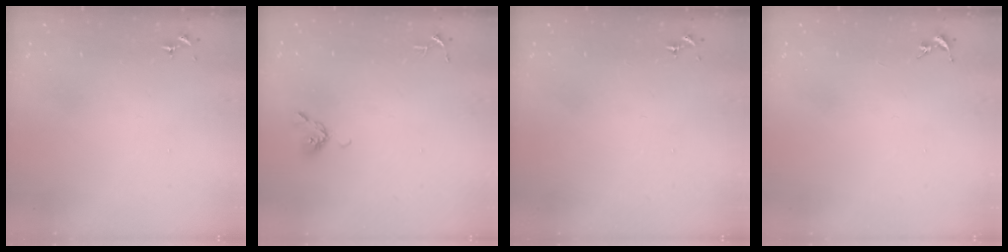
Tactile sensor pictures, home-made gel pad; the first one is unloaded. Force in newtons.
{"total": 4.4, "press": 4.3, "slide": 0.9}
{"total": 0.0}
{"total": 0.0}